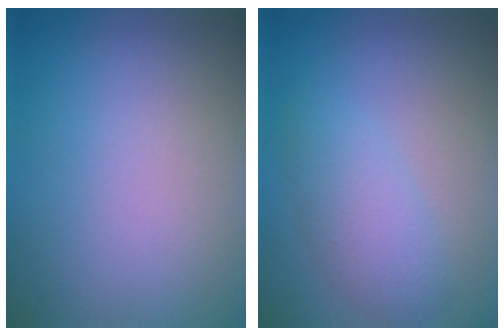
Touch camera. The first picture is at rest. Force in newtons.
{"total": 3.1, "press": 3.1, "slide": 0.2}